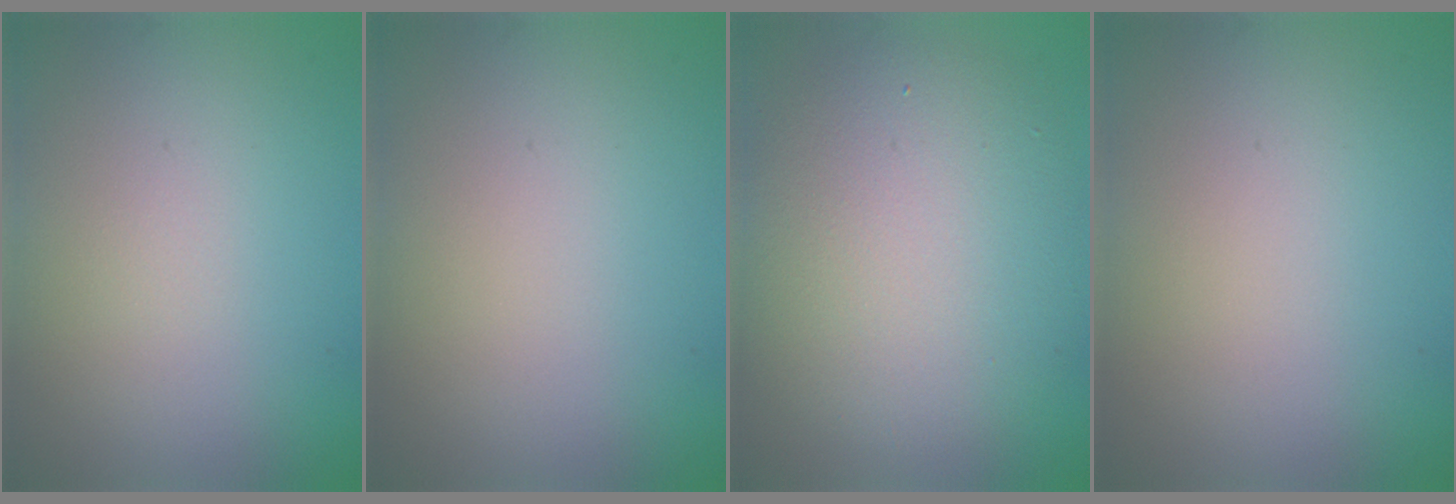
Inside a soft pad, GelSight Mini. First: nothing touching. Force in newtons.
{"total": 0.0}
{"total": 8.8, "press": 8.8, "slide": 0.7}
{"total": 0.0}